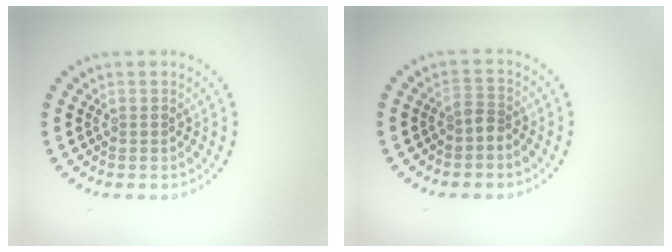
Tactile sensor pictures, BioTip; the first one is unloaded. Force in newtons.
{"total": 1.5, "press": 1.2, "slide": 0.9}